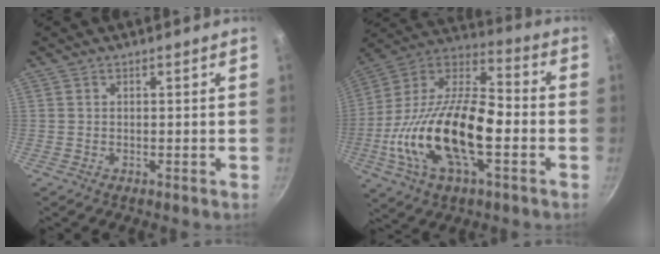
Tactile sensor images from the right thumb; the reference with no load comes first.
{"total": 25.1, "force": [-5.2, 12.1, 21.4], "torque": [-0.393, 0.040, -0.108]}